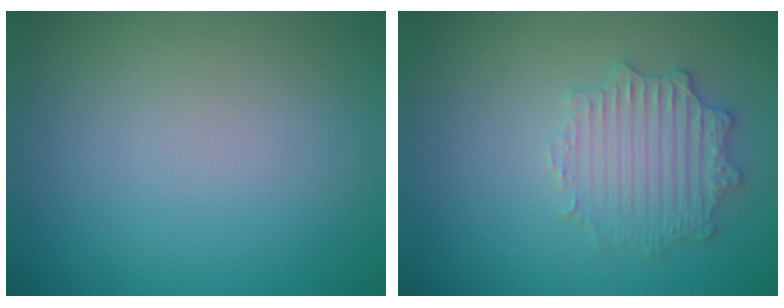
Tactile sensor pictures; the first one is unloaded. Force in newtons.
{"total": 2.9, "press": 2.9, "slide": 0.1}